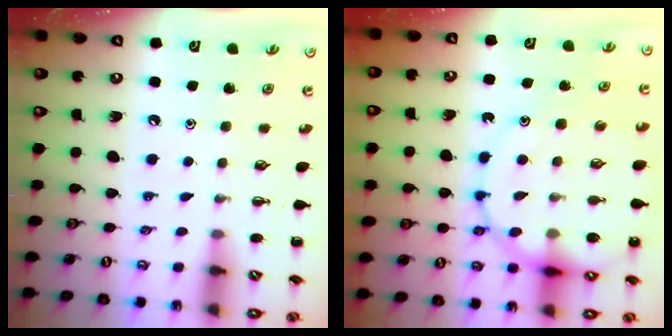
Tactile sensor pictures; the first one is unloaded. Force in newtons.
{"total": 17.9, "press": 17.5, "slide": 3.5}